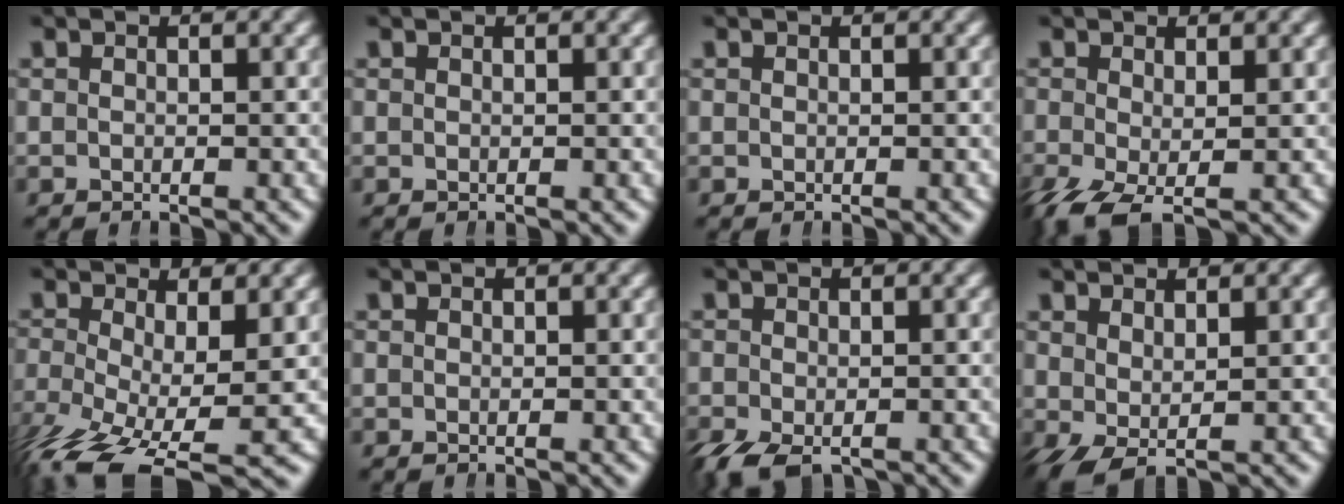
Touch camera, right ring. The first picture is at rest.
{"total": 0.0}
{"total": 0.0}
{"total": 4.3, "force": [-2.4, 2.5, 2.6], "torque": [-0.077, -0.044, -0.019]}
{"total": 7.0, "force": [-4.6, 3.2, 4.2], "torque": [-0.110, -0.060, -0.047]}
{"total": 0.0}
{"total": 3.6, "force": [-2.5, 2.0, 1.6], "torque": [-0.047, -0.026, -0.026]}
{"total": 1.8, "force": [-0.2, 0.8, 1.6], "torque": [-0.032, -0.018, 0.016]}